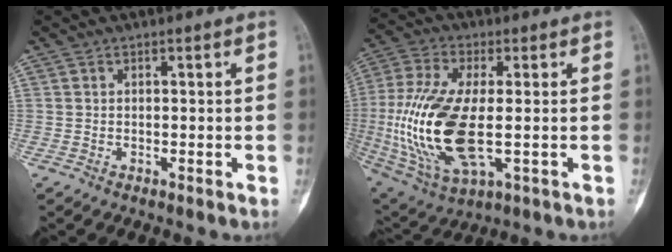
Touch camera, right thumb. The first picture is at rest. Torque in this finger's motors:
{"motor_torque": [2.62, 1.54, 1.32, -1.45, 0.52]}